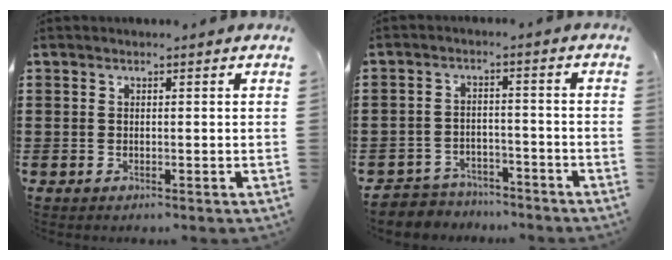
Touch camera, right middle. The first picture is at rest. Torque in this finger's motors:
{"motor_torque": [2.14, 0.00, 0.01, 0.02]}